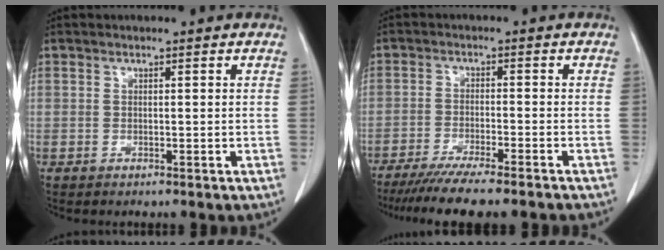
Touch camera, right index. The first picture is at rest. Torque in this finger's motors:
{"motor_torque": [1.08, -1.05, 0.44, 0.17]}